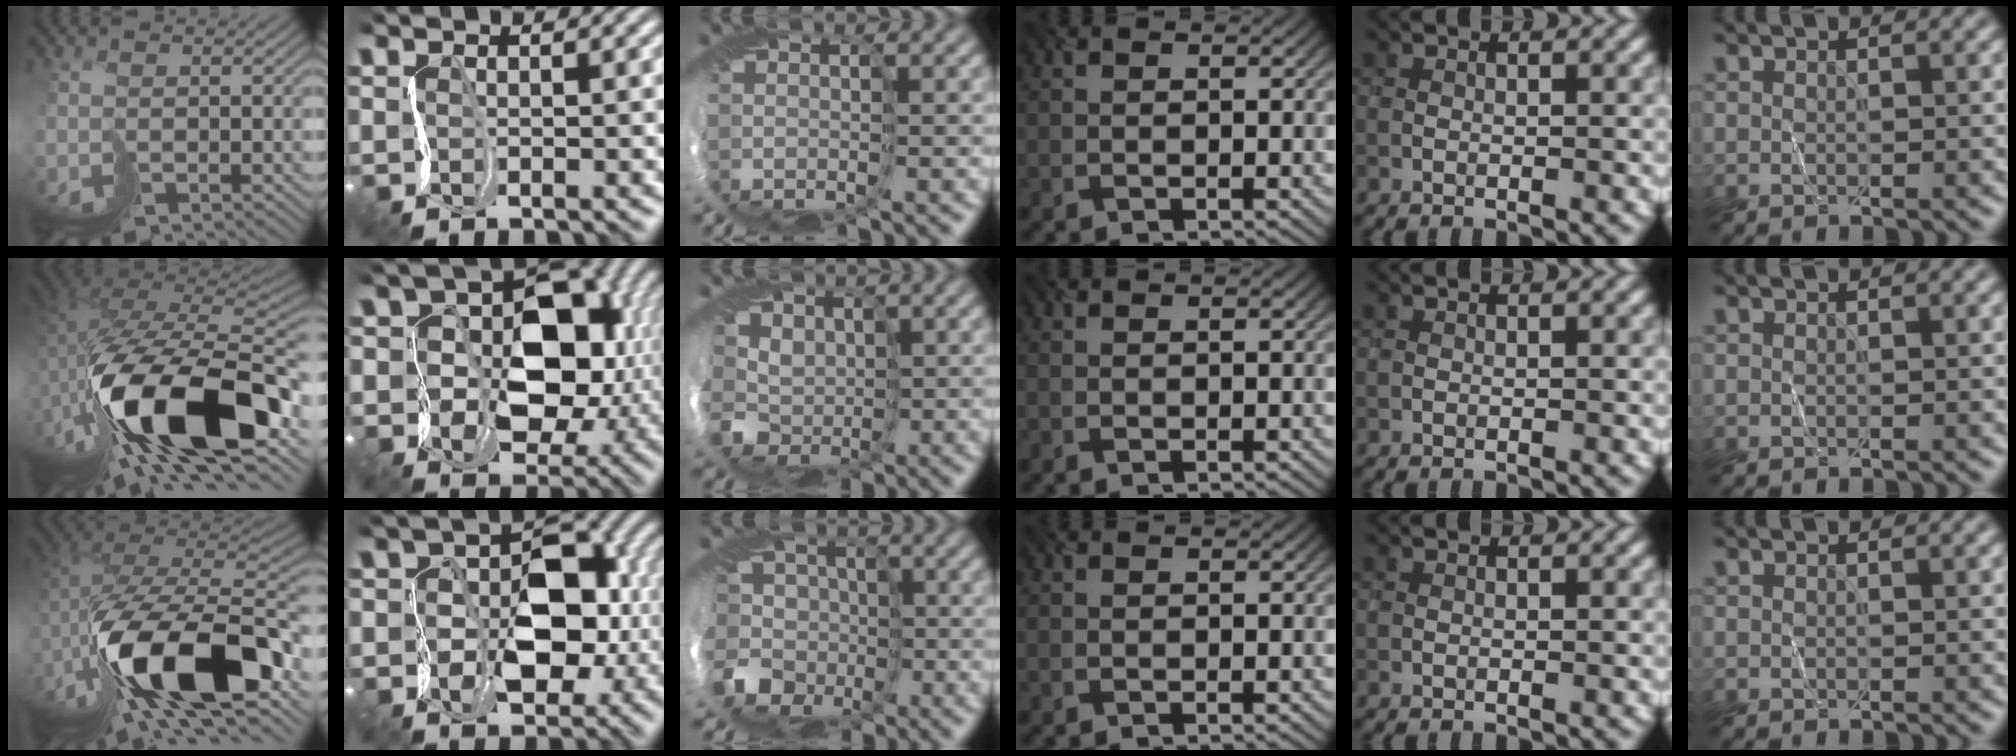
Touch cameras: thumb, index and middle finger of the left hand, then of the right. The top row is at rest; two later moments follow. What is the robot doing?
{"motion": "cut", "object": "receipt paper"}